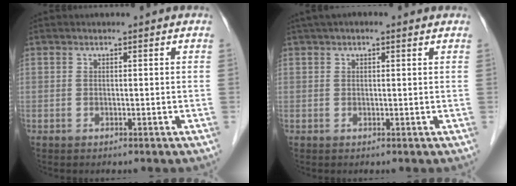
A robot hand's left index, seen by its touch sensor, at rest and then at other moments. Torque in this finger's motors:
{"motor_torque": [0.99, -1.01, 0.41, 0.08]}